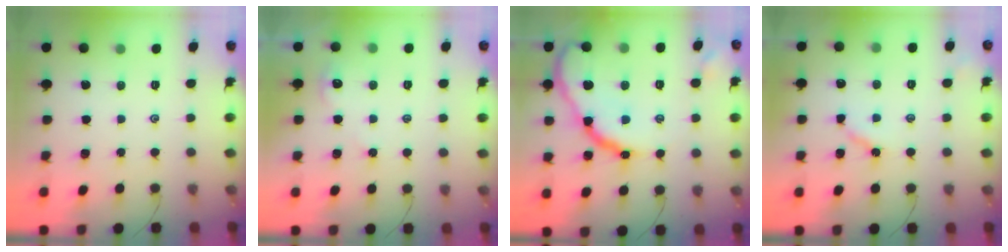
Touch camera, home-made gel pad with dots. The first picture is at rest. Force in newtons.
{"total": 2.6, "press": 2.6, "slide": 0.3}
{"total": 17.6, "press": 17.6, "slide": 1.6}
{"total": 3.6, "press": 3.6, "slide": 0.1}